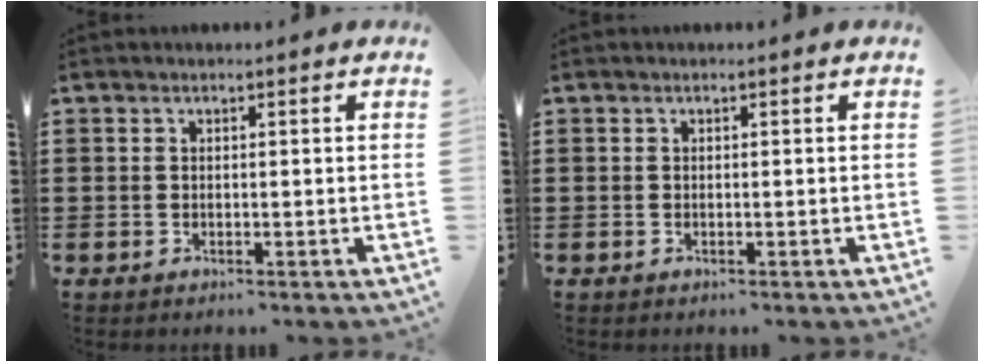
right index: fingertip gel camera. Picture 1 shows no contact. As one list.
[{"total": 0.0}]